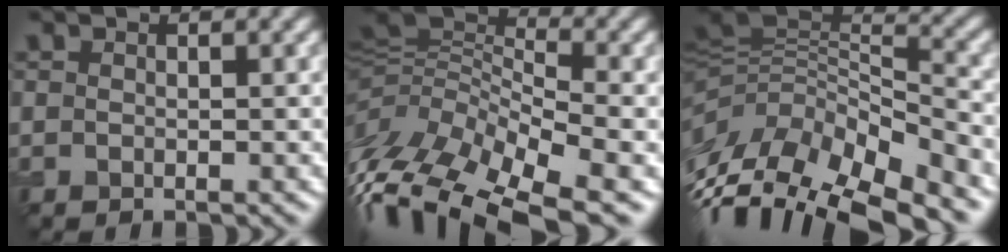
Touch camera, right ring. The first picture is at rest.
{"total": 12.6, "force": [-7.8, 5.1, 8.6], "torque": [-0.184, 0.015, -0.144]}
{"total": 12.7, "force": [-7.9, 5.0, 8.6], "torque": [-0.186, 0.013, -0.127]}